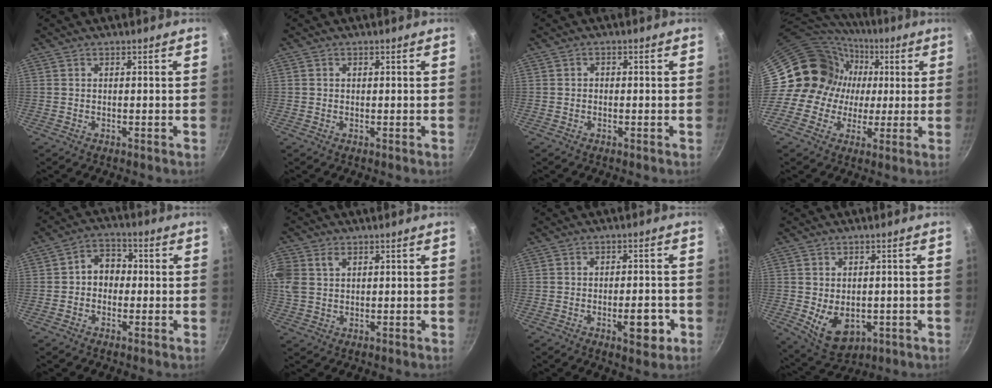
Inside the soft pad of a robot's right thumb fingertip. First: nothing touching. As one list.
[{"total": 0.5, "force": [0.1, 0.5, 0.1], "torque": [0.000, 0.003, 0.000]}, {"total": 0.8, "force": [-0.2, 0.7, 0.3], "torque": [-0.005, 0.004, -0.005]}, {"total": 16.8, "force": [1.8, 15.0, 7.3], "torque": [-0.087, 0.025, 0.018]}, {"total": 6.1, "force": [-0.3, 5.0, 3.5], "torque": [-0.018, 0.017, -0.016]}, {"total": 11.9, "force": [3.7, 9.1, 6.6], "torque": [-0.173, 0.030, 0.073]}, {"total": 6.5, "force": [-2.3, 2.9, 5.3], "torque": [-0.047, 0.013, -0.026]}, {"total": 8.5, "force": [-1.2, 6.0, 5.9], "torque": [-0.076, -0.013, 0.002]}]